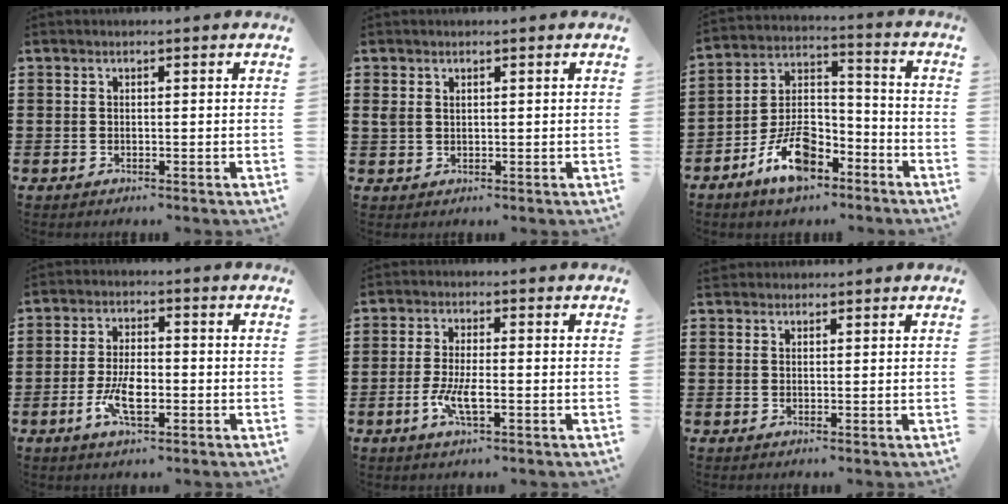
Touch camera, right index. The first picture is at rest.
{"total": 1.4, "force": [0.9, 1.0, 0.5], "torque": [-0.013, 0.005, 0.017]}
{"total": 10.4, "force": [-6.7, 5.0, 6.1], "torque": [-0.124, 0.017, -0.124]}
{"total": 6.0, "force": [-1.9, 2.5, 5.1], "torque": [-0.113, -0.004, -0.039]}
{"total": 5.0, "force": [-1.8, 1.2, 4.5], "torque": [-0.102, -0.009, -0.038]}
{"total": 1.2, "force": [1.1, 0.5, -0.1], "torque": [0.000, 0.003, 0.022]}